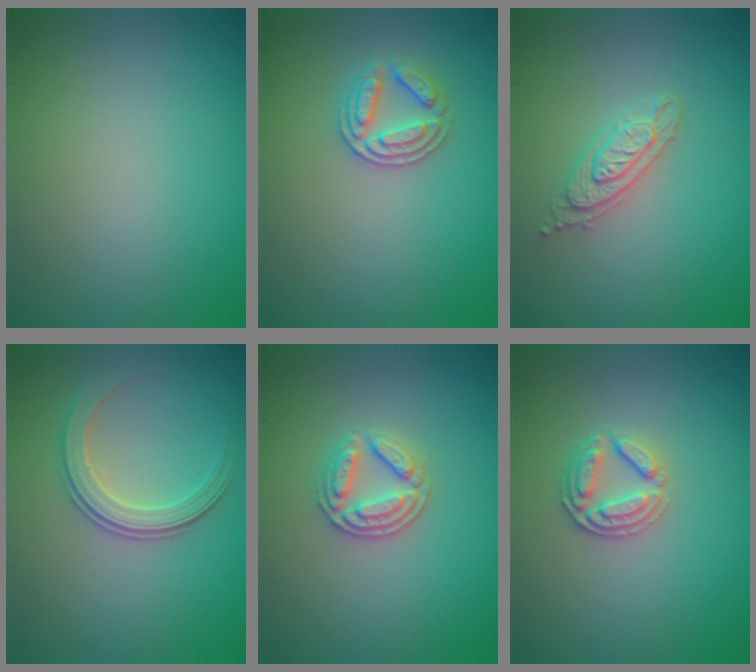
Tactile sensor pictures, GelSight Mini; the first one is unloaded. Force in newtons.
{"total": 2.8, "press": 2.7, "slide": 0.6}
{"total": 2.4, "press": 2.2, "slide": 0.8}
{"total": 2.9, "press": 2.7, "slide": 1.0}
{"total": 2.9, "press": 2.7, "slide": 0.9}
{"total": 2.7, "press": 2.5, "slide": 1.0}